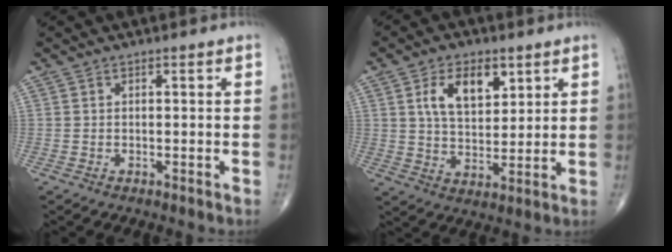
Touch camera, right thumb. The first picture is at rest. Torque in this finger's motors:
{"motor_torque": [0.10, 0.32, 0.71, 0.18, 0.26]}